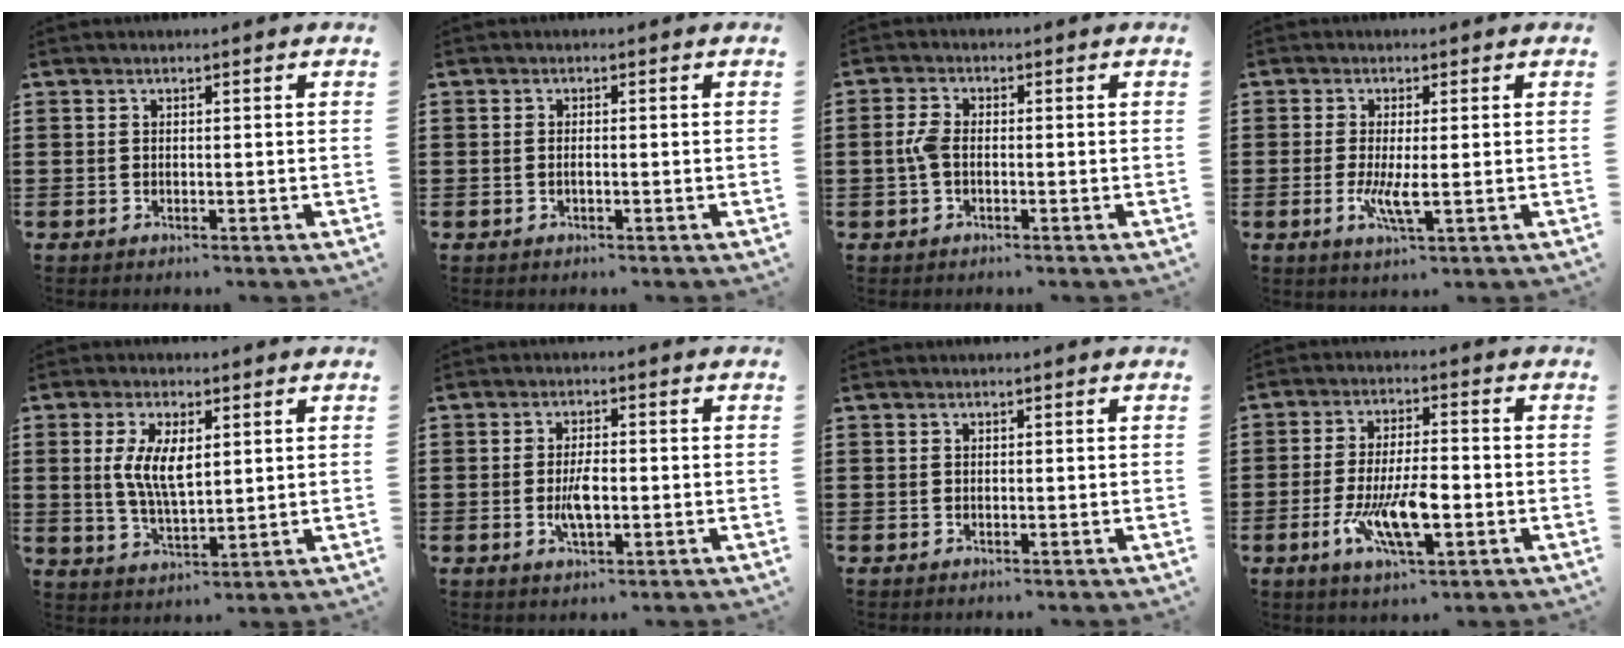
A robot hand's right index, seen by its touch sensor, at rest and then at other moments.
{"total": 0.6, "force": [-0.3, 0.0, 0.6], "torque": [-0.010, -0.004, -0.004]}
{"total": 3.1, "force": [-0.5, 1.6, 2.6], "torque": [-0.073, -0.004, -0.017]}
{"total": 4.1, "force": [-0.8, 0.7, 4.0], "torque": [-0.074, -0.005, -0.015]}
{"total": 6.7, "force": [1.3, 2.8, 5.9], "torque": [-0.119, 0.007, 0.022]}
{"total": 4.3, "force": [-0.8, 1.5, 4.0], "torque": [-0.084, -0.002, -0.019]}
{"total": 0.0}
{"total": 9.6, "force": [-3.3, 3.1, 8.5], "torque": [-0.175, -0.012, -0.059]}